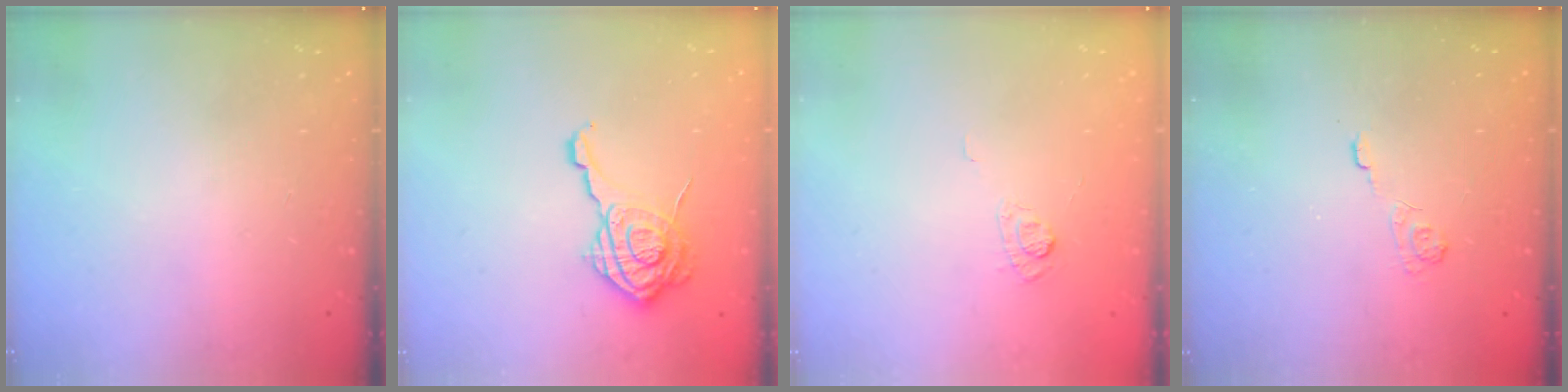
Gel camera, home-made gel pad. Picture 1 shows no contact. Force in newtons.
{"total": 14.0, "press": 13.9, "slide": 0.7}
{"total": 3.8, "press": 3.5, "slide": 1.5}
{"total": 2.7, "press": 2.2, "slide": 1.5}